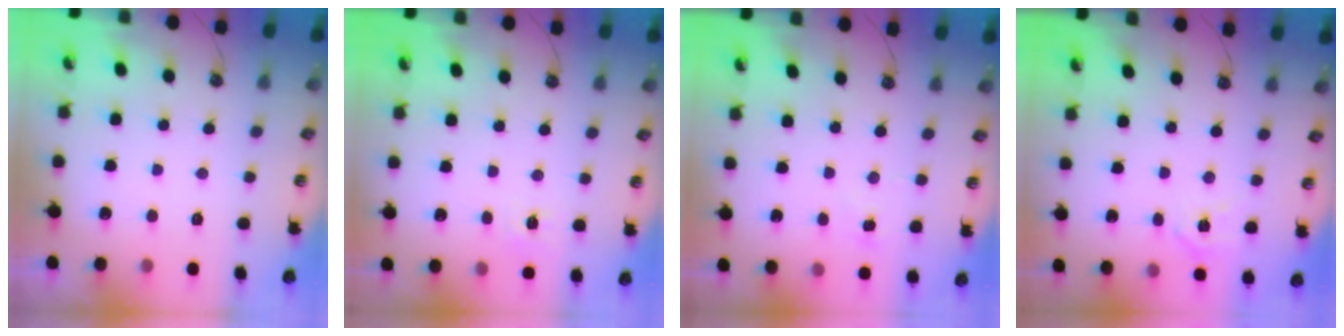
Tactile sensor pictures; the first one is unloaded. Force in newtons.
{"total": 6.1, "press": 6.1, "slide": 0.7}
{"total": 4.2, "press": 4.2, "slide": 0.5}
{"total": 7.8, "press": 7.7, "slide": 1.0}